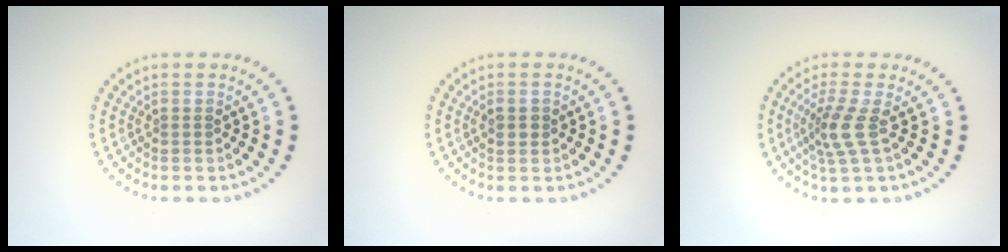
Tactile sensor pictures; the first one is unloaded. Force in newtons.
{"total": 1.2, "press": 1.2, "slide": 0.1}
{"total": 2.8, "press": 2.1, "slide": 1.9}